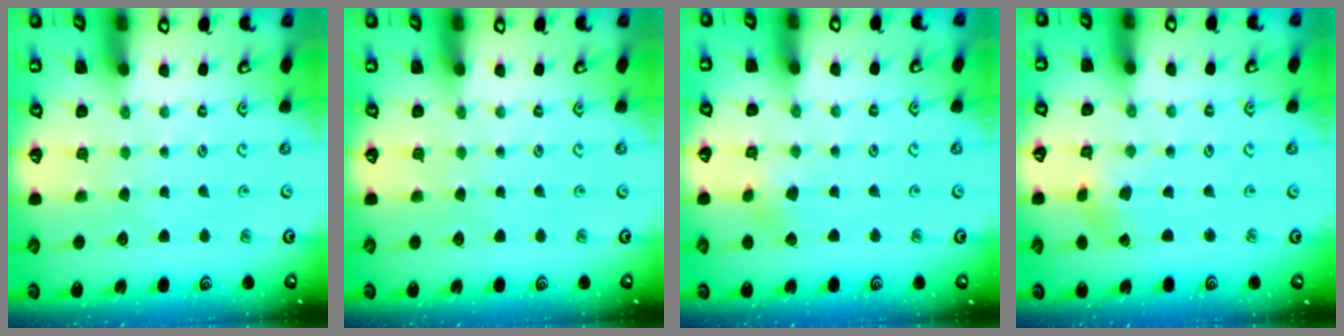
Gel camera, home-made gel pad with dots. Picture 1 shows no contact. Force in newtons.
{"total": 0.0}
{"total": 3.0, "press": 2.9, "slide": 0.4}
{"total": 1.0, "press": 1.0, "slide": 0.2}